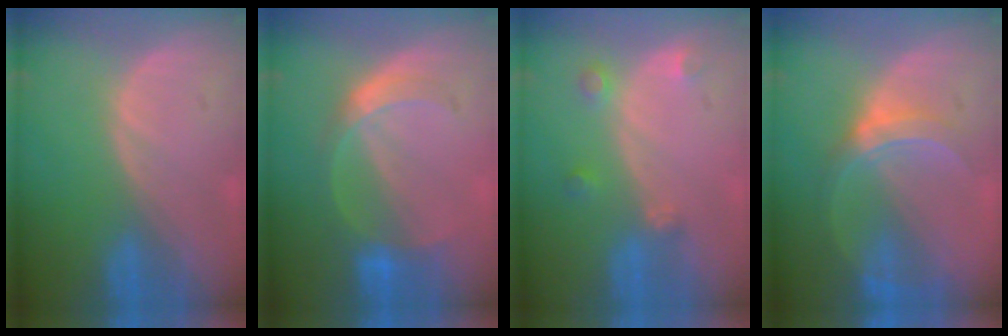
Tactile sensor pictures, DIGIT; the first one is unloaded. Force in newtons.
{"total": 5.6, "press": 5.3, "slide": 1.9}
{"total": 2.6, "press": 2.5, "slide": 0.5}
{"total": 5.9, "press": 5.8, "slide": 0.8}